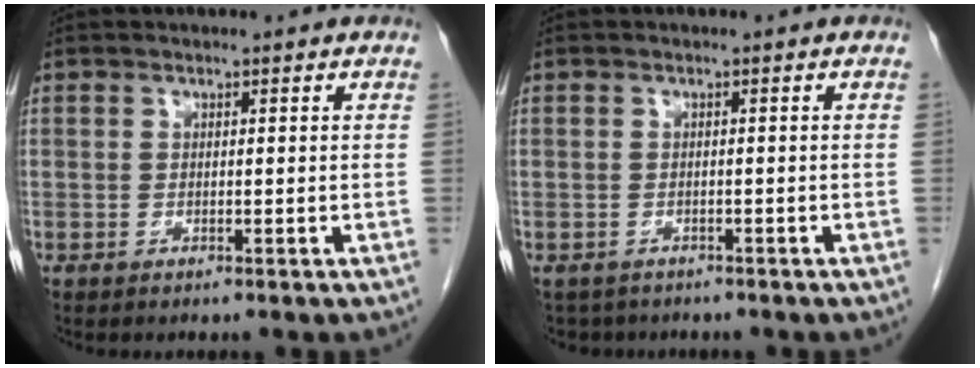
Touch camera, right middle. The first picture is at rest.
{"total": 3.4, "force": [-2.8, 1.9, 0.1], "torque": [-0.002, 0.000, -0.040]}